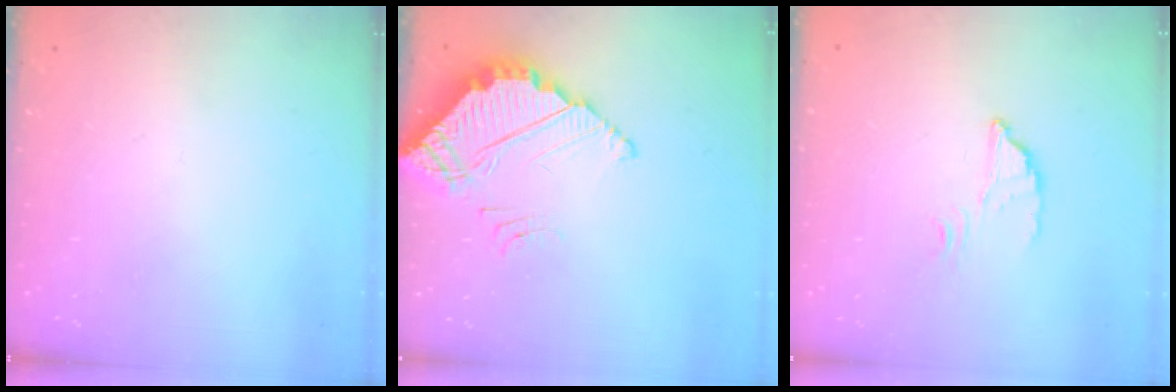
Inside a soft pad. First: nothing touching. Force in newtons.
{"total": 3.9, "press": 3.8, "slide": 0.2}
{"total": 2.7, "press": 2.7, "slide": 0.2}